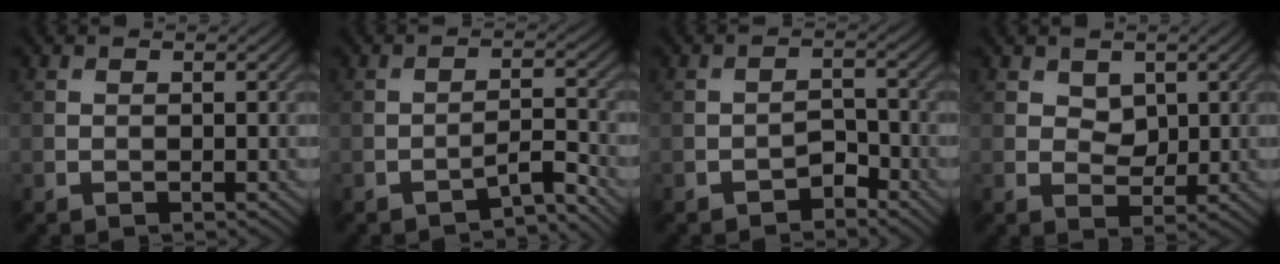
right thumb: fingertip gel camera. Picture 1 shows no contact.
{"total": 3.2, "force": [-2.7, 0.4, 1.6], "torque": [-0.026, 0.010, -0.054]}
{"total": 2.5, "force": [-1.9, 1.1, 1.2], "torque": [-0.017, 0.009, -0.037]}
{"total": 2.6, "force": [1.2, 1.9, 1.3], "torque": [-0.033, -0.005, 0.012]}